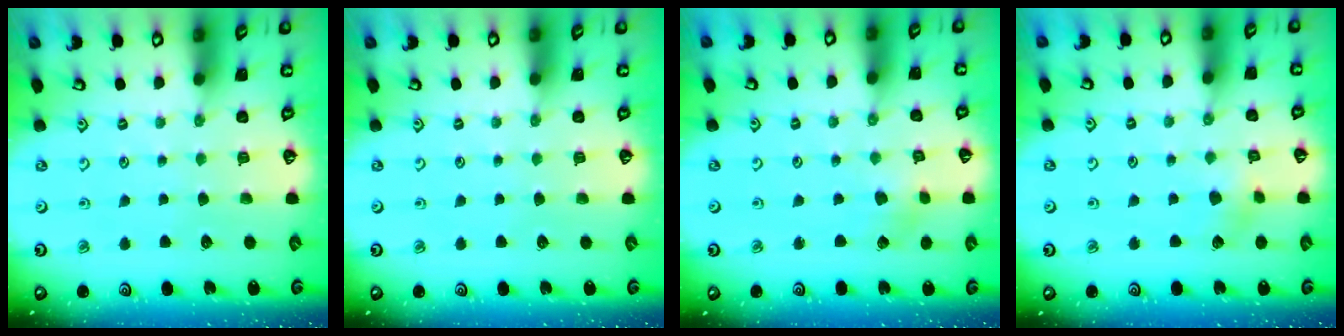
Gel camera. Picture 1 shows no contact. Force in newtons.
{"total": 0.0}
{"total": 2.6, "press": 2.5, "slide": 0.5}
{"total": 3.4, "press": 3.4, "slide": 0.4}